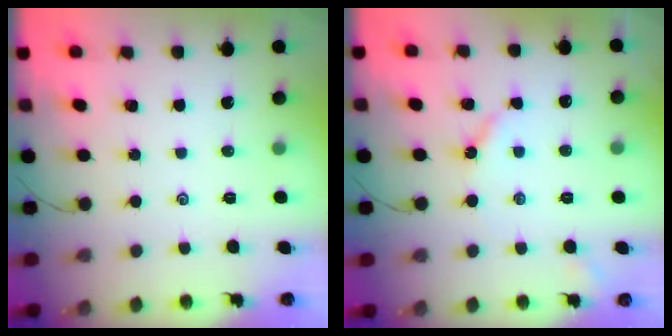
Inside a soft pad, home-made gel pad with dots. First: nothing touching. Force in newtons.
{"total": 3.3, "press": 3.3, "slide": 0.3}